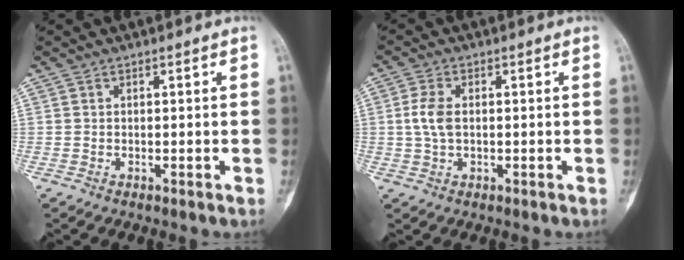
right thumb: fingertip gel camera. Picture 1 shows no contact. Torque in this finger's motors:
{"motor_torque": [0.92, -0.64, -0.18, -1.21, 0.03]}